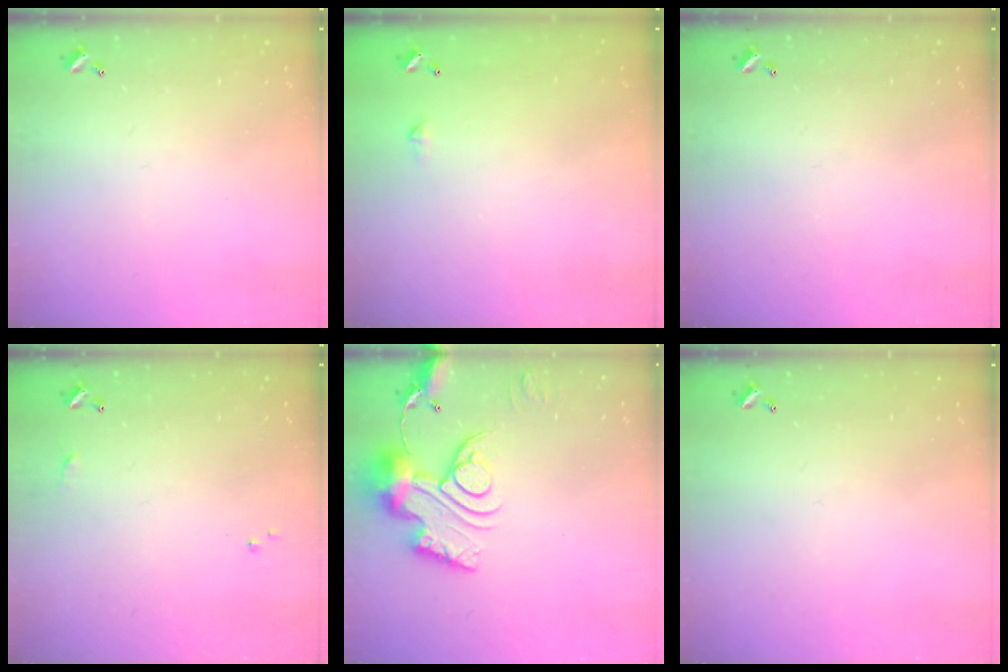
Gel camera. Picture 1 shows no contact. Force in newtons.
{"total": 2.3, "press": 2.3, "slide": 0.4}
{"total": 0.0}
{"total": 4.2, "press": 4.2, "slide": 0.6}
{"total": 15.5, "press": 15.4, "slide": 1.7}
{"total": 0.0}